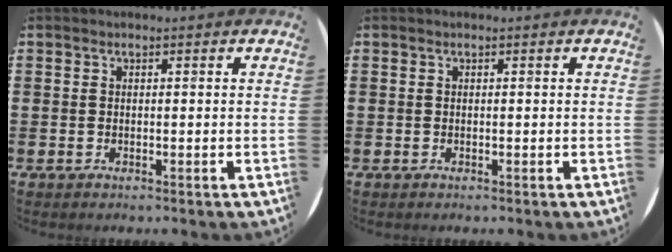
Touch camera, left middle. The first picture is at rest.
{"total": 0.0}